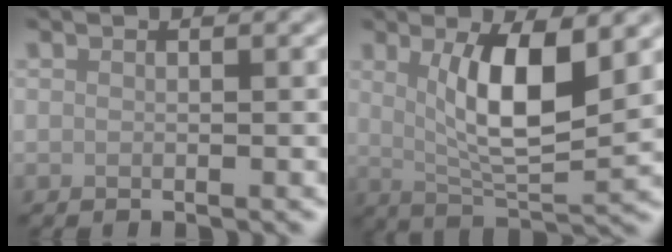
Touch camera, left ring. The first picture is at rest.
{"total": 7.2, "force": [1.8, 2.2, 6.6], "torque": [-0.116, -0.010, 0.036]}